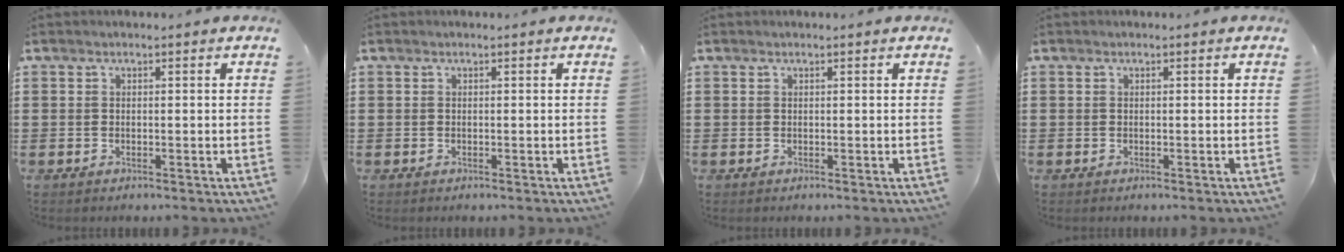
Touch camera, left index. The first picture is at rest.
{"total": 0.0}
{"total": 0.0}
{"total": 0.0}